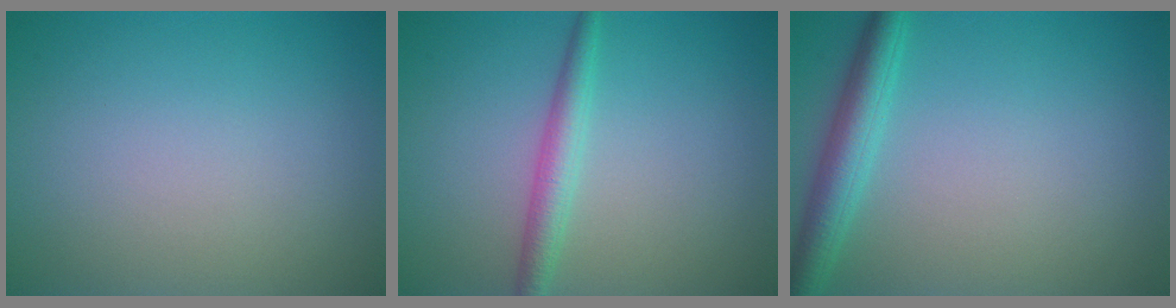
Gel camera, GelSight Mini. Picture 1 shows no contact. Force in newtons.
{"total": 2.4, "press": 2.4, "slide": 0.1}
{"total": 3.6, "press": 3.6, "slide": 0.1}